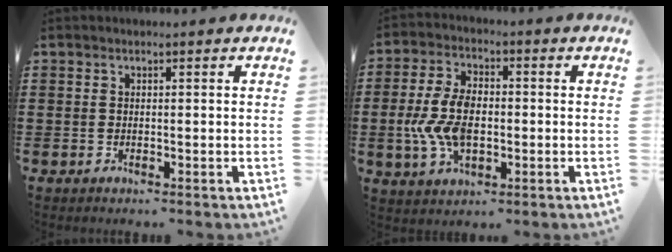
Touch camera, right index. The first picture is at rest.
{"total": 8.8, "force": [-1.1, 5.1, 7.1], "torque": [-0.168, 0.002, -0.026]}